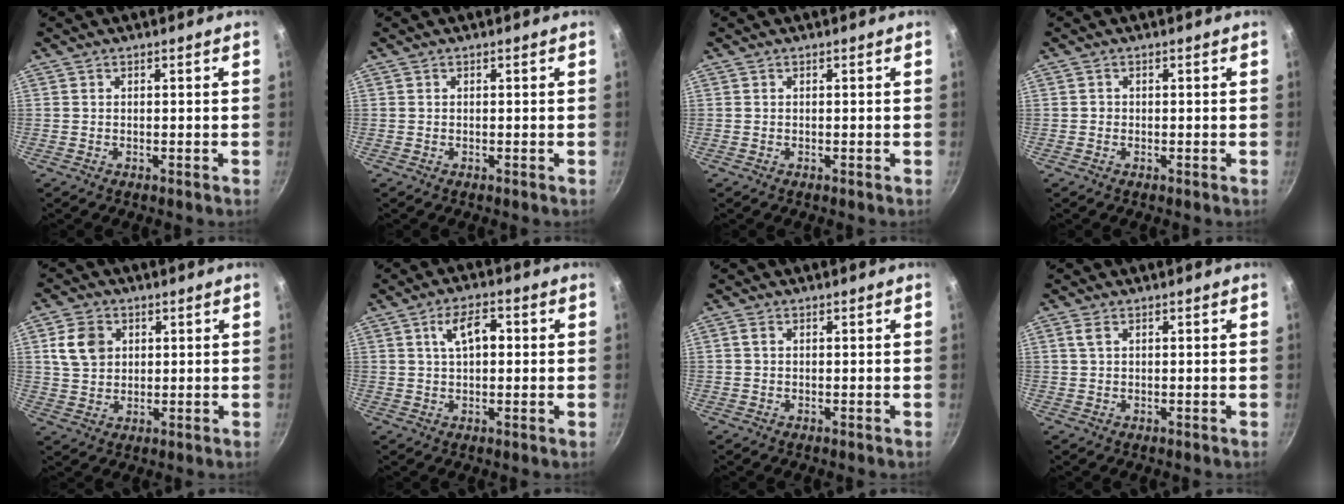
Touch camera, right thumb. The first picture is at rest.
{"total": 0.0}
{"total": 0.0}
{"total": 0.6, "force": [-0.1, 0.6, 0.1], "torque": [0.003, 0.001, -0.003]}
{"total": 7.4, "force": [2.2, 5.9, 4.0], "torque": [-0.055, 0.001, 0.039]}
{"total": 6.6, "force": [1.5, 3.4, 5.5], "torque": [-0.084, 0.014, 0.022]}
{"total": 1.1, "force": [0.3, 0.8, 0.7], "torque": [-0.011, 0.002, 0.004]}
{"total": 1.8, "force": [0.8, 1.0, 1.3], "torque": [-0.025, 0.001, 0.016]}